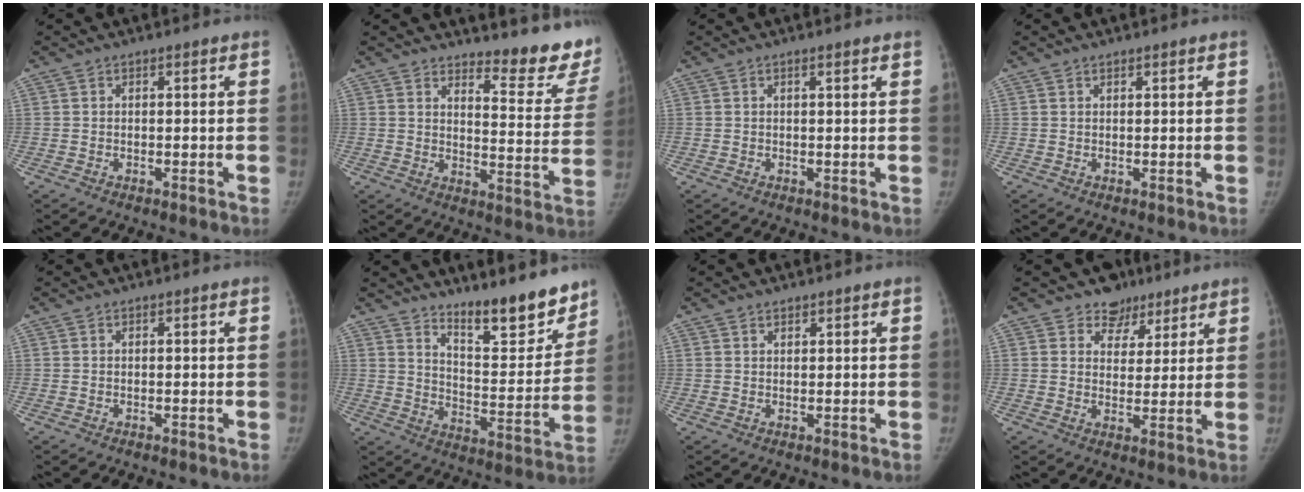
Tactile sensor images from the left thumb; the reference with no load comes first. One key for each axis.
{"total": 14.4, "fx": 13.3, "fy": 2.9, "fz": 4.7, "tx": -0.023, "ty": -0.152, "tz": 0.151}
{"total": 1.2, "fx": 0.8, "fy": 0.0, "fz": 0.9, "tx": -0.012, "ty": 0.000, "tz": 0.012}
{"total": 0.7, "fx": 0.6, "fy": 0.3, "fz": 0.1, "tx": -0.001, "ty": -0.005, "tz": 0.010}
{"total": 0.0}
{"total": 16.0, "fx": 12.7, "fy": 4.4, "fz": 8.7, "tx": -0.077, "ty": -0.103, "tz": 0.200}
{"total": 1.2, "fx": 1.1, "fy": 0.5, "fz": 0.2, "tx": 0.004, "ty": -0.008, "tz": 0.016}
{"total": 6.6, "fx": 4.7, "fy": 4.6, "fz": 0.3, "tx": 0.031, "ty": -0.029, "tz": 0.070}